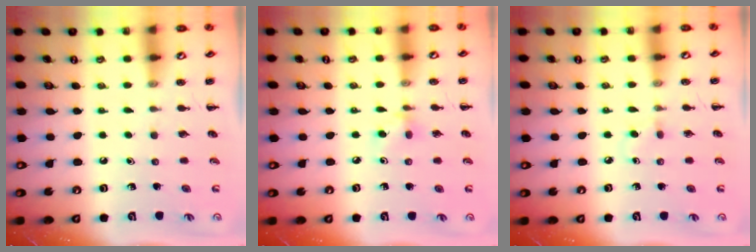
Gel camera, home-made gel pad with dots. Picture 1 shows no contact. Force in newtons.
{"total": 4.7, "press": 4.4, "slide": 1.5}
{"total": 2.7, "press": 2.5, "slide": 0.9}